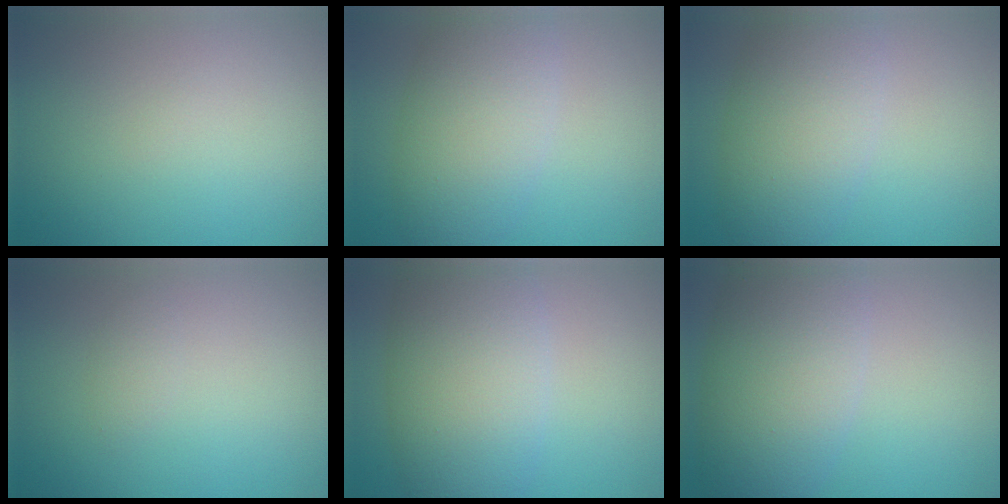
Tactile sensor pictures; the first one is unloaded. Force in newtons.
{"total": 6.6, "press": 6.6, "slide": 0.5}
{"total": 6.8, "press": 6.8, "slide": 0.2}
{"total": 0.8, "press": 0.8, "slide": 0.0}
{"total": 8.8, "press": 8.8, "slide": 0.3}
{"total": 8.2, "press": 8.2, "slide": 0.2}